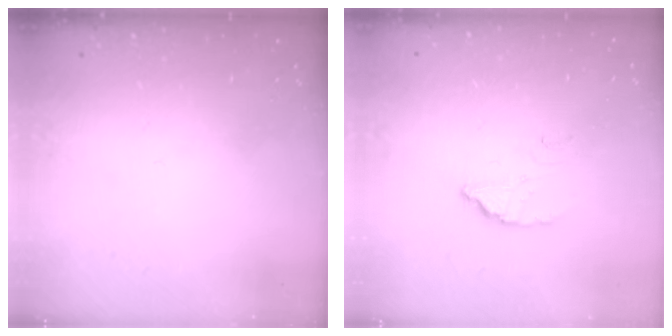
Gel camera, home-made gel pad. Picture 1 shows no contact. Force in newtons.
{"total": 2.6, "press": 2.6, "slide": 0.1}